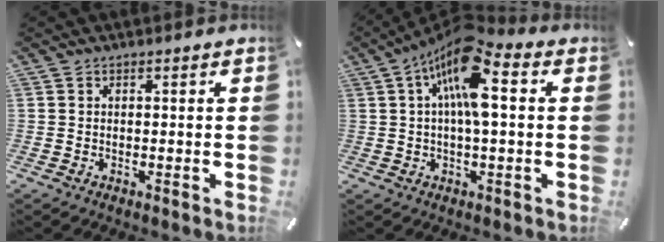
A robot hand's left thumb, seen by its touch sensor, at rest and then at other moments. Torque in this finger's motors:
{"motor_torque": [1.40, 3.26, 2.33, -0.44, 0.62]}